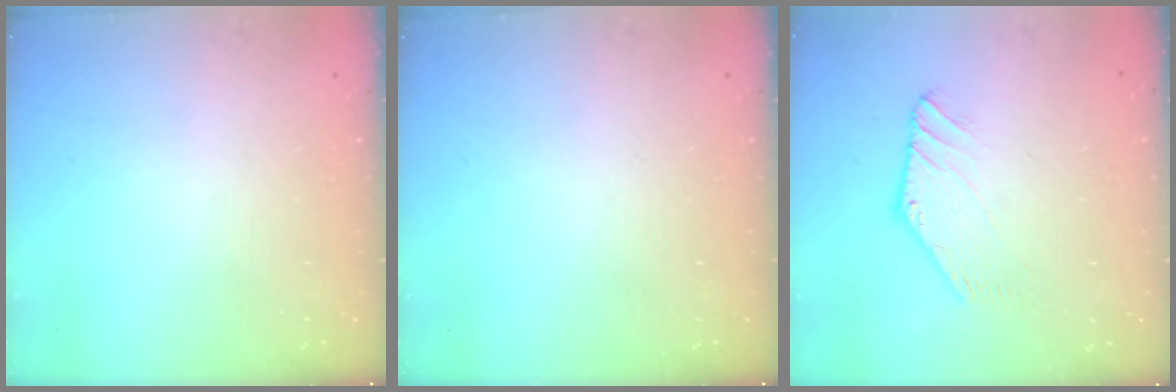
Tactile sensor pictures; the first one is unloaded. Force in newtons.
{"total": 0.0}
{"total": 1.3, "press": 1.3, "slide": 0.1}